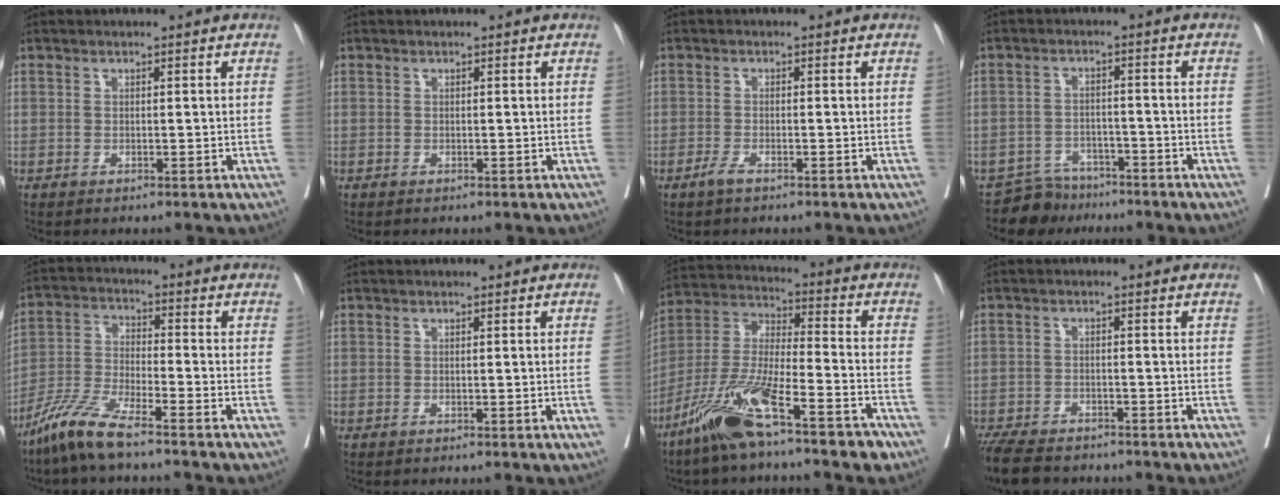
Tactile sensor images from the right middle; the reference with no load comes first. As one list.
[{"total": 0.0}, {"total": 1.5, "force": [-1.1, 0.2, 1.0], "torque": [-0.025, -0.003, -0.022]}, {"total": 4.5, "force": [-4.0, 1.9, -0.8], "torque": [0.012, 0.003, -0.068]}, {"total": 8.2, "force": [-6.5, 0.3, 5.0], "torque": [-0.110, -0.022, -0.136]}, {"total": 1.1, "force": [-0.1, -0.5, 1.0], "torque": [-0.014, -0.003, 0.000]}, {"total": 15.1, "force": [-10.1, 2.5, 10.9], "torque": [-0.227, -0.014, -0.189]}, {"total": 8.7, "force": [-7.5, 2.8, 3.4], "torque": [-0.061, -0.016, -0.119]}]